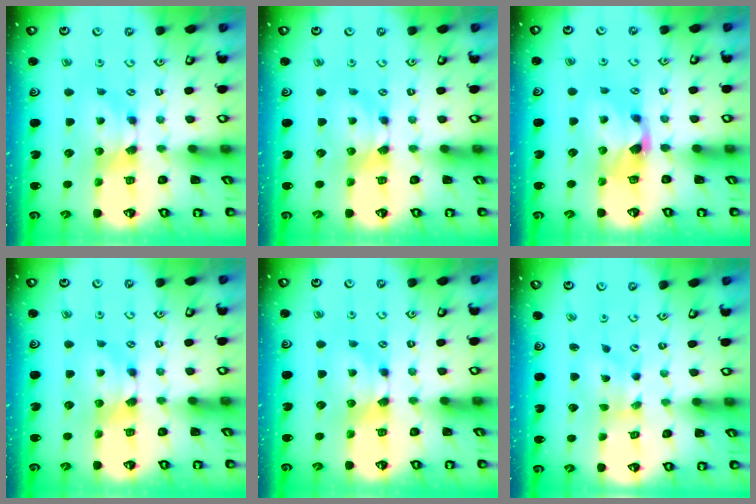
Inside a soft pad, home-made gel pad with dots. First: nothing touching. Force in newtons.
{"total": 0.0}
{"total": 2.2, "press": 1.8, "slide": 1.2}
{"total": 0.0}
{"total": 0.0}
{"total": 2.1, "press": 1.8, "slide": 1.1}